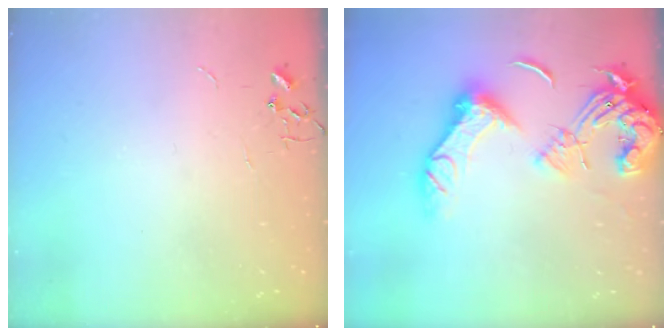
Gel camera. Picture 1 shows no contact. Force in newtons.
{"total": 19.6, "press": 19.6, "slide": 1.8}